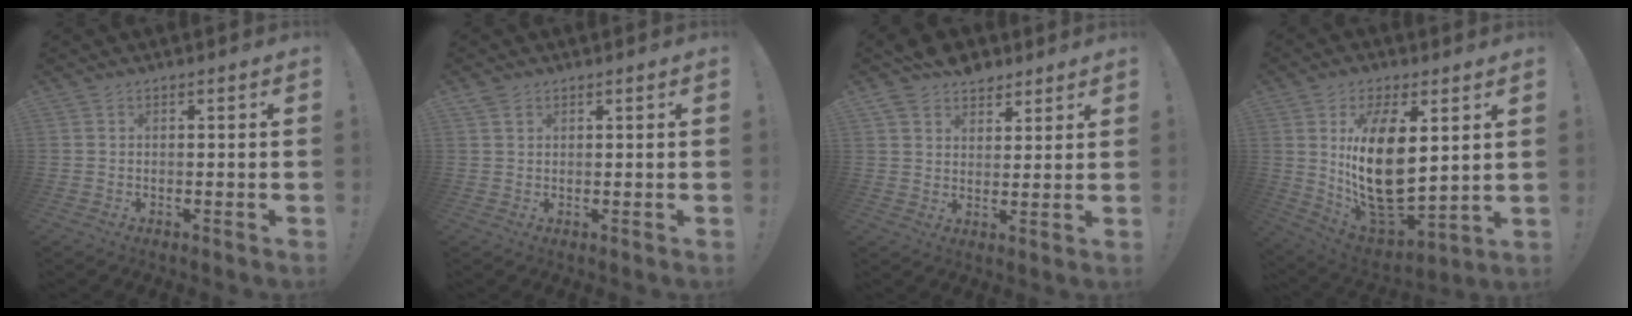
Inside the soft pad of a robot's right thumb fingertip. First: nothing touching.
{"total": 1.6, "force": [1.1, 1.0, 0.6], "torque": [-0.006, -0.003, 0.019]}
{"total": 7.8, "force": [6.0, 4.6, 1.9], "torque": [-0.043, -0.032, 0.117]}
{"total": 20.6, "force": [5.1, 10.8, 16.8], "torque": [-0.309, -0.048, 0.095]}